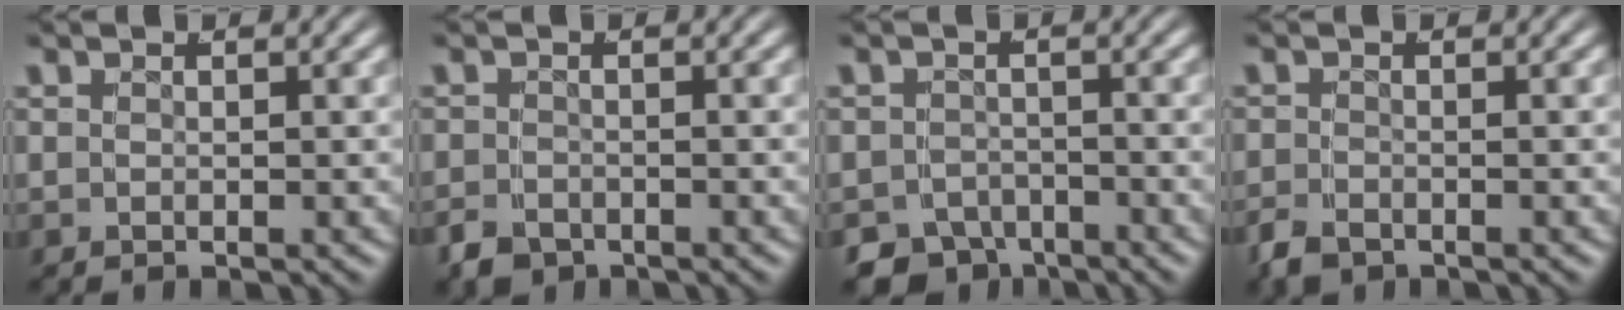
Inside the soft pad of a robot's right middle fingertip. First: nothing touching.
{"total": 2.6, "force": [-2.0, 1.6, 0.6], "torque": [-0.001, -0.008, -0.033]}
{"total": 7.0, "force": [-5.5, 4.1, 1.3], "torque": [0.007, -0.014, -0.093]}
{"total": 1.9, "force": [-1.5, 1.0, 0.5], "torque": [-0.011, -0.007, -0.025]}